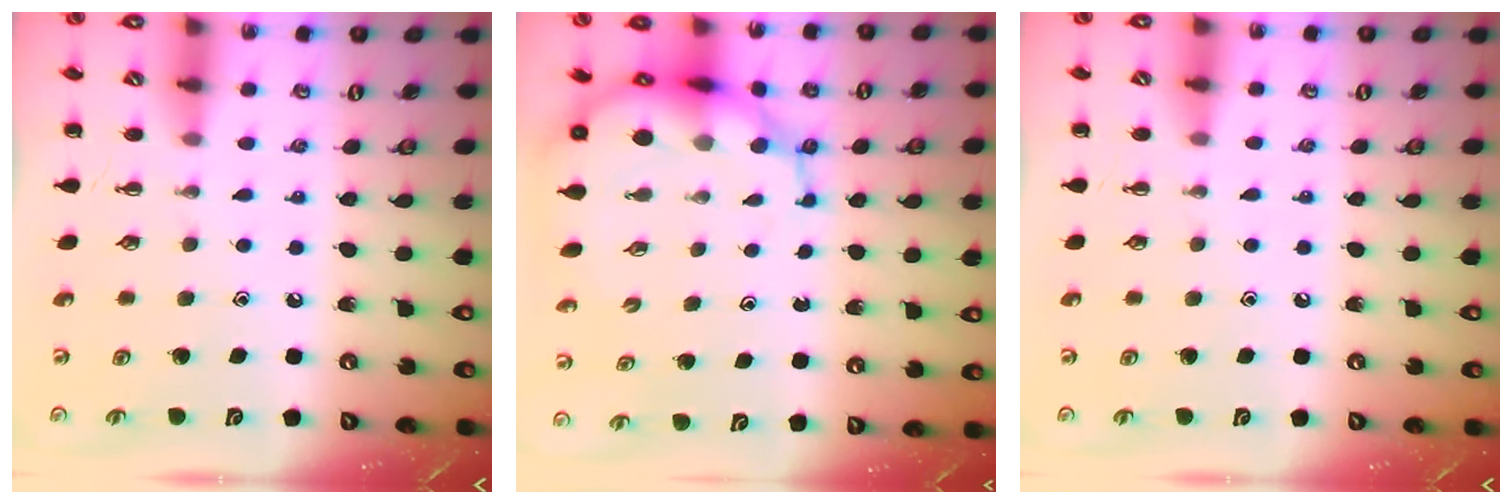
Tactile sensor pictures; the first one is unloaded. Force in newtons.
{"total": 10.5, "press": 10.1, "slide": 2.8}
{"total": 3.6, "press": 3.4, "slide": 1.3}